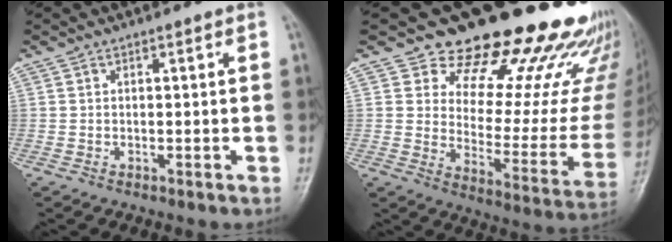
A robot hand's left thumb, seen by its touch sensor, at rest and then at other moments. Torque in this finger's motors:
{"motor_torque": [0.79, 0.58, 1.36, -1.40, 0.02]}